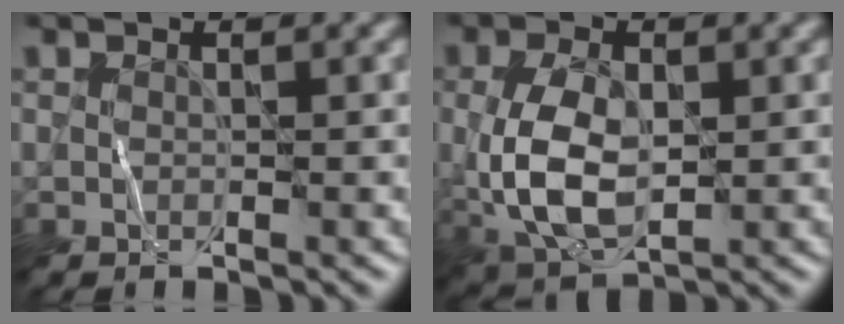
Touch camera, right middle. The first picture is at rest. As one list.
[{"total": 6.8, "force": [-0.2, 3.9, 5.6], "torque": [-0.131, -0.006, 0.001]}]